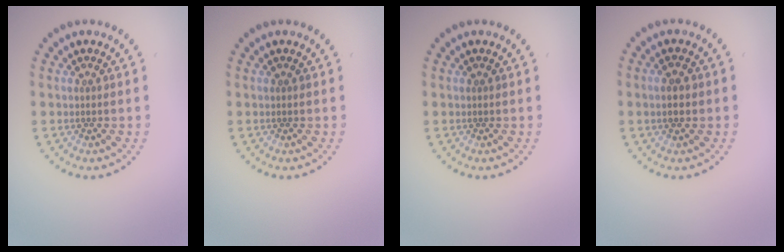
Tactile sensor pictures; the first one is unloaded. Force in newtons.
{"total": 0.0}
{"total": 0.0}
{"total": 1.7, "press": 1.7, "slide": 0.3}